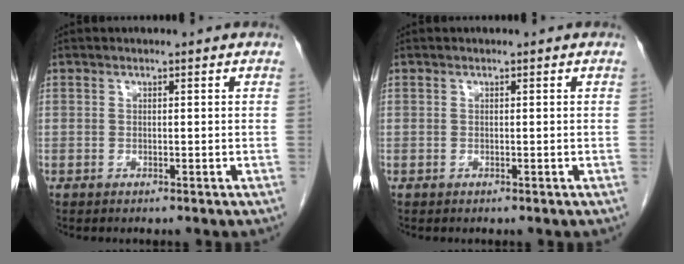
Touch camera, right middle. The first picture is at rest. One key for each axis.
{"total": 0.0}